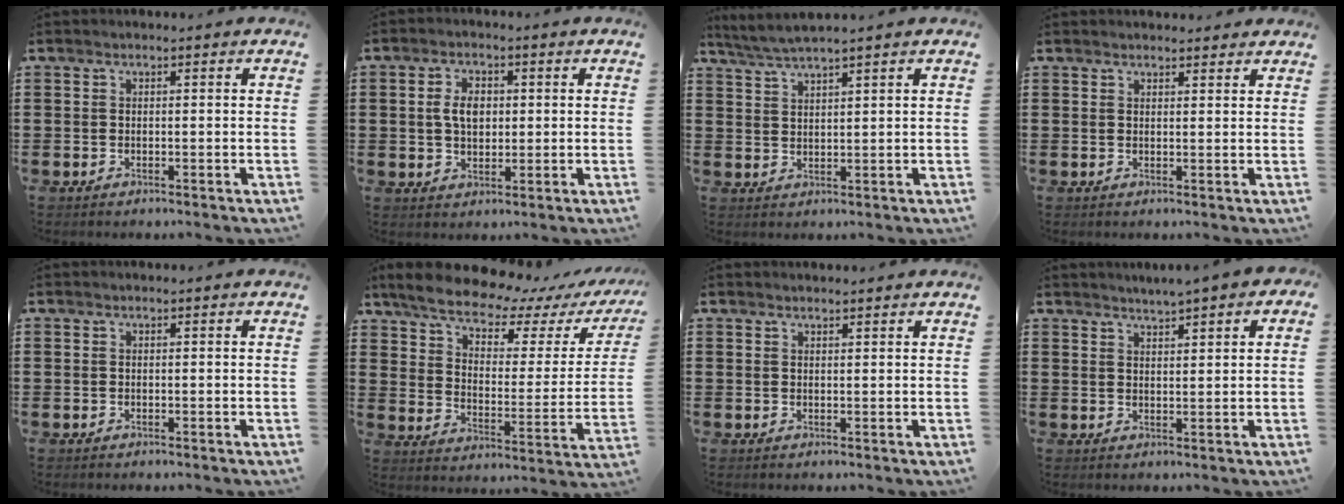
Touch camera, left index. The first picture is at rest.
{"total": 4.5, "force": [0.7, 2.8, 3.4], "torque": [-0.065, 0.011, 0.007]}
{"total": 3.2, "force": [2.9, -0.3, 1.3], "torque": [-0.033, -0.006, 0.053]}
{"total": 1.7, "force": [1.7, 0.3, 0.2], "torque": [-0.007, 0.003, 0.033]}
{"total": 0.0}
{"total": 8.3, "force": [7.4, 1.8, 3.3], "torque": [-0.095, -0.047, 0.125]}
{"total": 1.1, "force": [1.1, 0.0, 0.2], "torque": [-0.005, -0.001, 0.022]}
{"total": 1.8, "force": [1.7, -0.1, 0.4], "torque": [-0.012, 0.003, 0.033]}